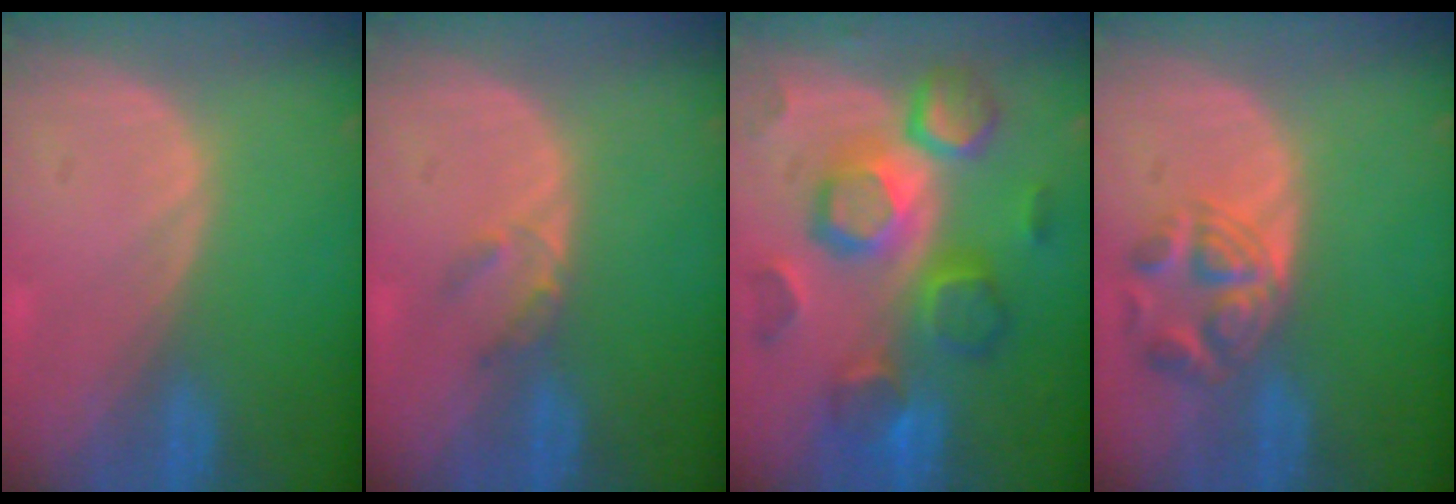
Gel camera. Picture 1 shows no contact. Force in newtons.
{"total": 2.3, "press": 2.0, "slide": 1.1}
{"total": 12.0, "press": 12.0, "slide": 1.2}
{"total": 5.4, "press": 5.2, "slide": 1.5}